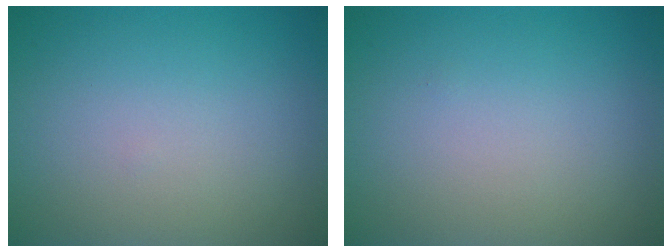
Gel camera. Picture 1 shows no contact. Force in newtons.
{"total": 0.0}